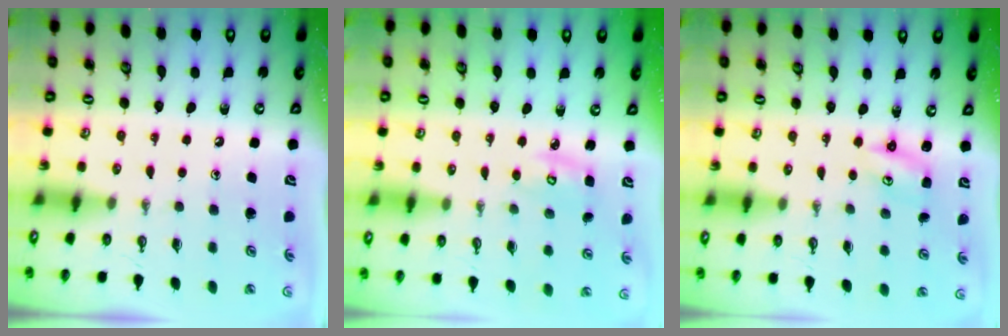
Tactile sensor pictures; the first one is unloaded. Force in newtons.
{"total": 3.2, "press": 3.2, "slide": 0.1}
{"total": 2.9, "press": 2.9, "slide": 0.3}